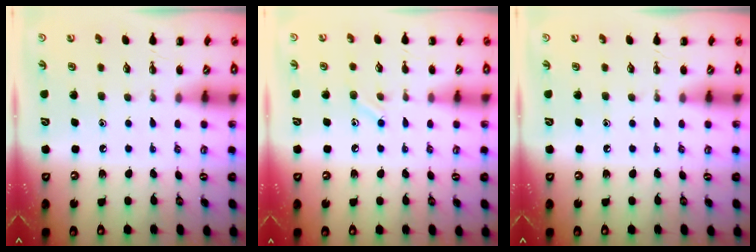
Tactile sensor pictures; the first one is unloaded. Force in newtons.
{"total": 7.6, "press": 7.4, "slide": 1.9}
{"total": 0.0}